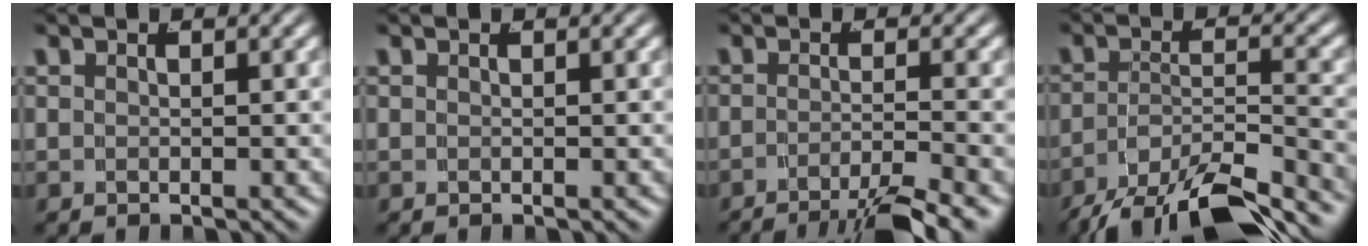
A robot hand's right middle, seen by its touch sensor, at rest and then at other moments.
{"total": 0.0}
{"total": 6.2, "force": [-4.9, 1.1, 3.6], "torque": [-0.044, -0.015, -0.072]}
{"total": 9.6, "force": [-6.9, 3.9, 5.4], "torque": [-0.074, -0.019, -0.102]}